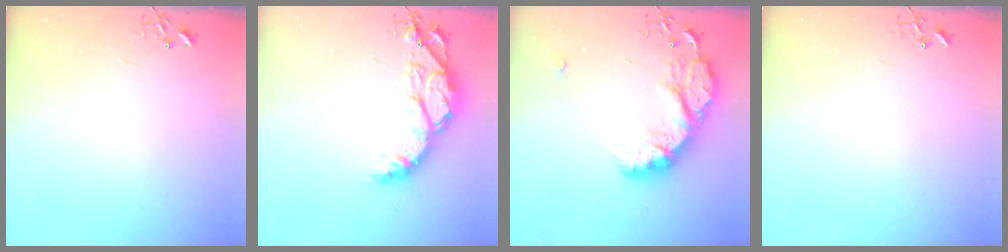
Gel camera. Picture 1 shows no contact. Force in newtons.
{"total": 15.3, "press": 15.3, "slide": 1.1}
{"total": 22.6, "press": 22.5, "slide": 1.9}
{"total": 0.0}